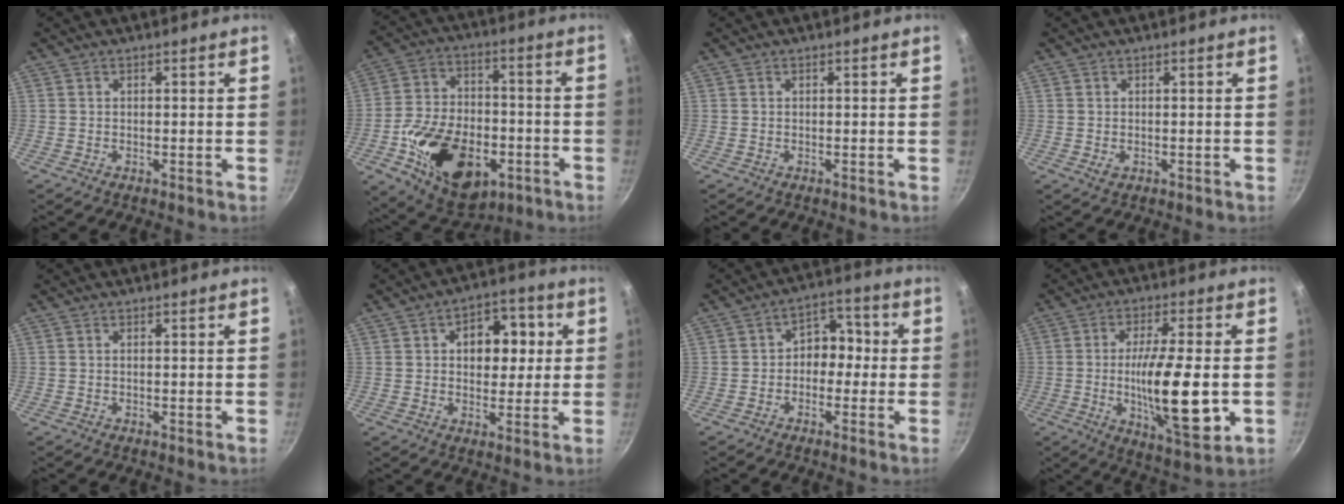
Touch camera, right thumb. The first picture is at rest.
{"total": 22.2, "force": [-7.6, 14.0, 15.5], "torque": [-0.236, 0.039, -0.113]}
{"total": 0.0}
{"total": 1.2, "force": [-0.2, 0.8, 0.9], "torque": [-0.013, -0.001, 0.001]}
{"total": 0.0}
{"total": 10.4, "force": [2.1, 7.3, 7.2], "torque": [-0.055, 0.006, 0.021]}
{"total": 6.8, "force": [-0.5, 5.3, 4.3], "torque": [-0.006, 0.027, -0.023]}
{"total": 16.9, "force": [-2.3, 4.5, 16.2], "torque": [-0.270, -0.005, -0.036]}